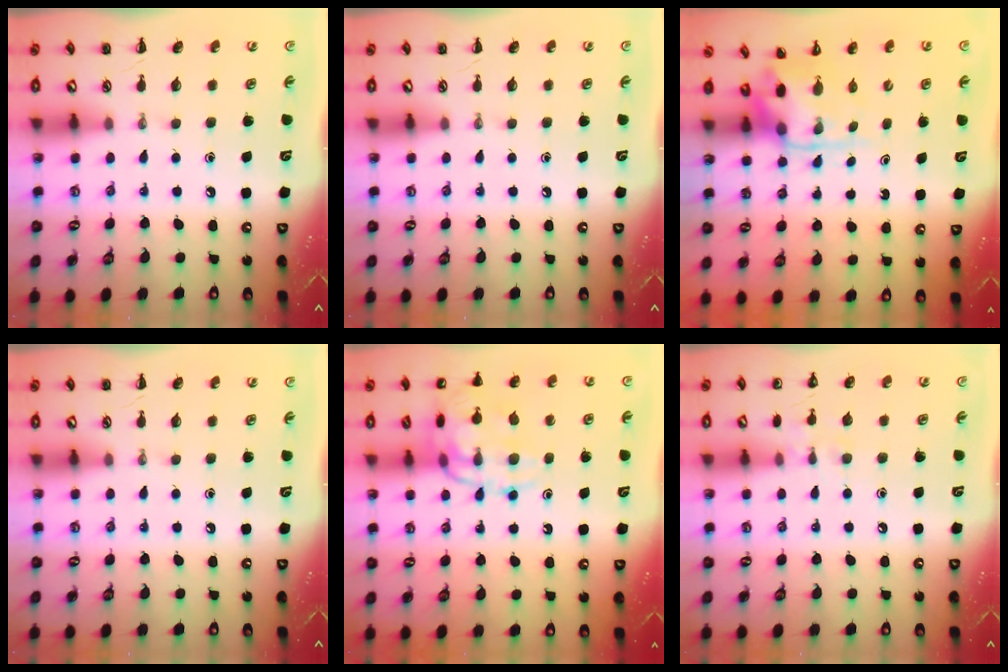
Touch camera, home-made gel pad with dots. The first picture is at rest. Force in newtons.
{"total": 0.0}
{"total": 4.0, "press": 3.9, "slide": 0.8}
{"total": 0.0}
{"total": 15.3, "press": 15.1, "slide": 2.2}
{"total": 6.6, "press": 6.3, "slide": 2.0}